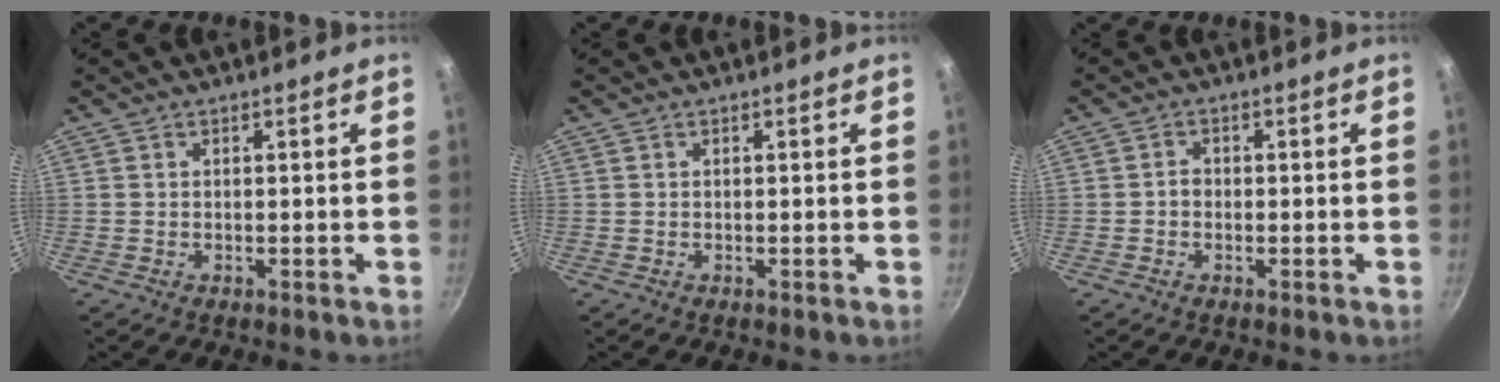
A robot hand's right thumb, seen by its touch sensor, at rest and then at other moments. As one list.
[{"total": 0.0}, {"total": 1.5, "force": [-0.4, 1.2, 0.8], "torque": [-0.009, 0.009, -0.008]}]